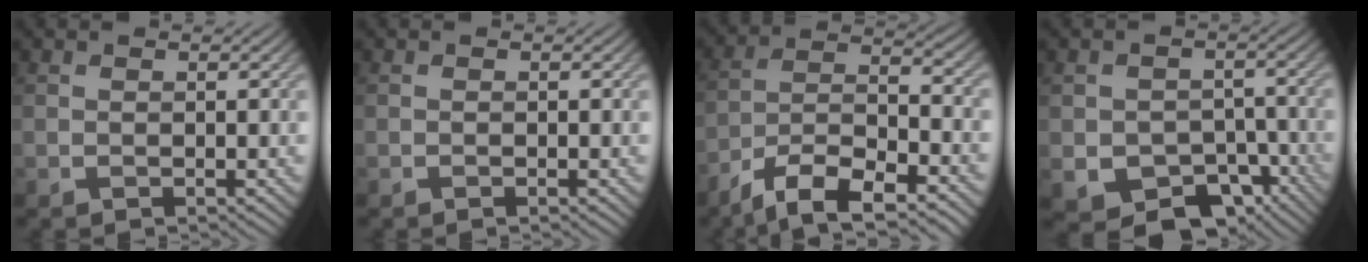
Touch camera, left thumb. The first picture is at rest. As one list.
[{"total": 0.0}, {"total": 10.3, "force": [-7.2, 3.1, 6.6], "torque": [-0.119, -0.003, -0.139]}, {"total": 9.0, "force": [-4.5, 6.5, 4.2], "torque": [-0.073, -0.021, -0.063]}]